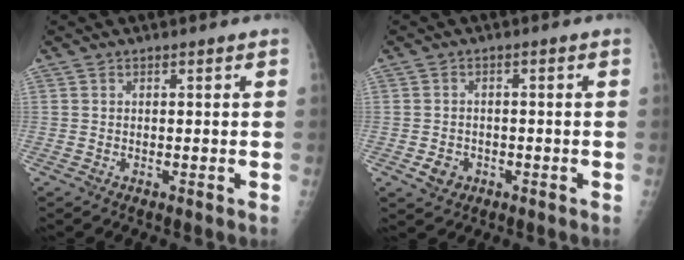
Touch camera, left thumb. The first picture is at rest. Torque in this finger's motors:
{"motor_torque": [-0.01, 0.00, 0.00, 0.00, 0.00]}